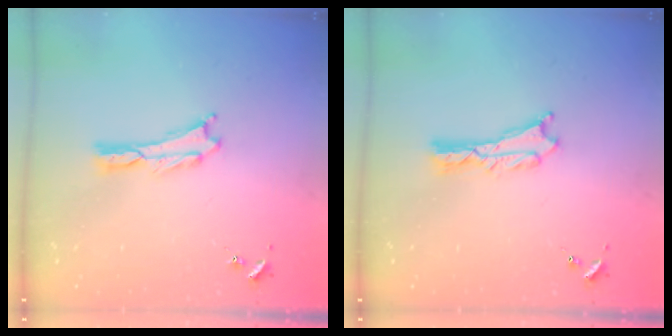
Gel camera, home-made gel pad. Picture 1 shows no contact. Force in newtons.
{"total": 1.1, "press": 1.1, "slide": 0.2}